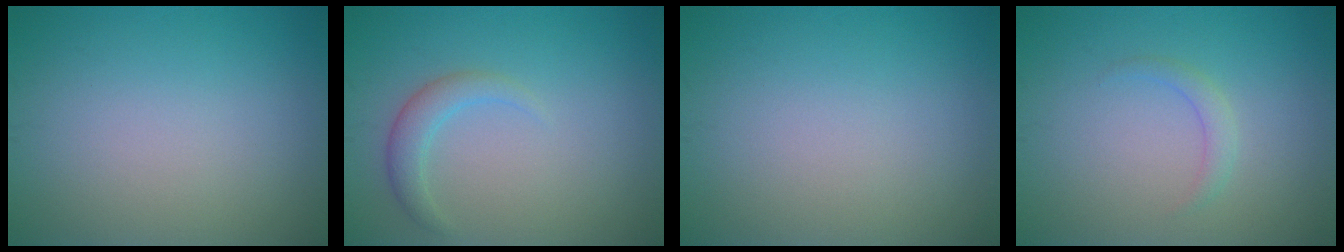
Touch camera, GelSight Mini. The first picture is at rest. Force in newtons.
{"total": 2.0, "press": 2.0, "slide": 0.2}
{"total": 0.0}
{"total": 1.2, "press": 1.2, "slide": 0.1}